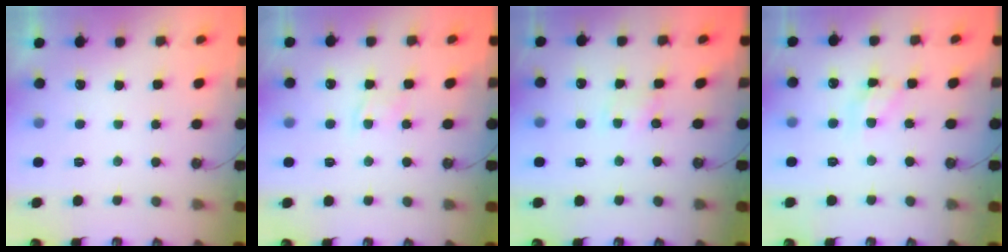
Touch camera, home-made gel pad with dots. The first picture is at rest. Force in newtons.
{"total": 4.5, "press": 4.5, "slide": 0.5}
{"total": 2.2, "press": 2.2, "slide": 0.3}
{"total": 8.8, "press": 8.8, "slide": 0.3}